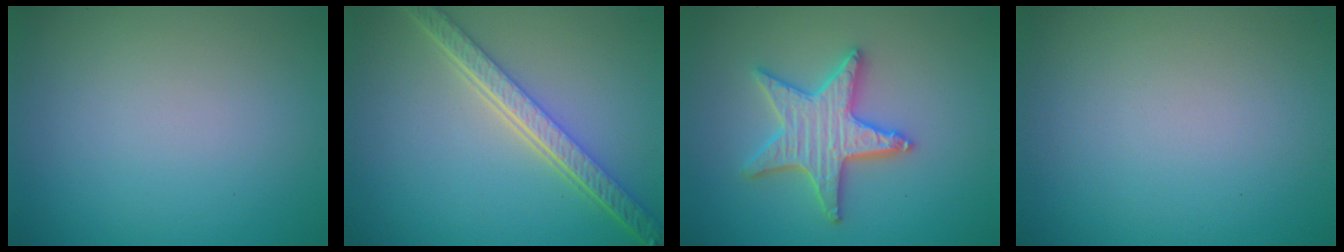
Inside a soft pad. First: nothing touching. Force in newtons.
{"total": 5.8, "press": 4.4, "slide": 3.7}
{"total": 4.5, "press": 4.4, "slide": 0.8}
{"total": 0.0}